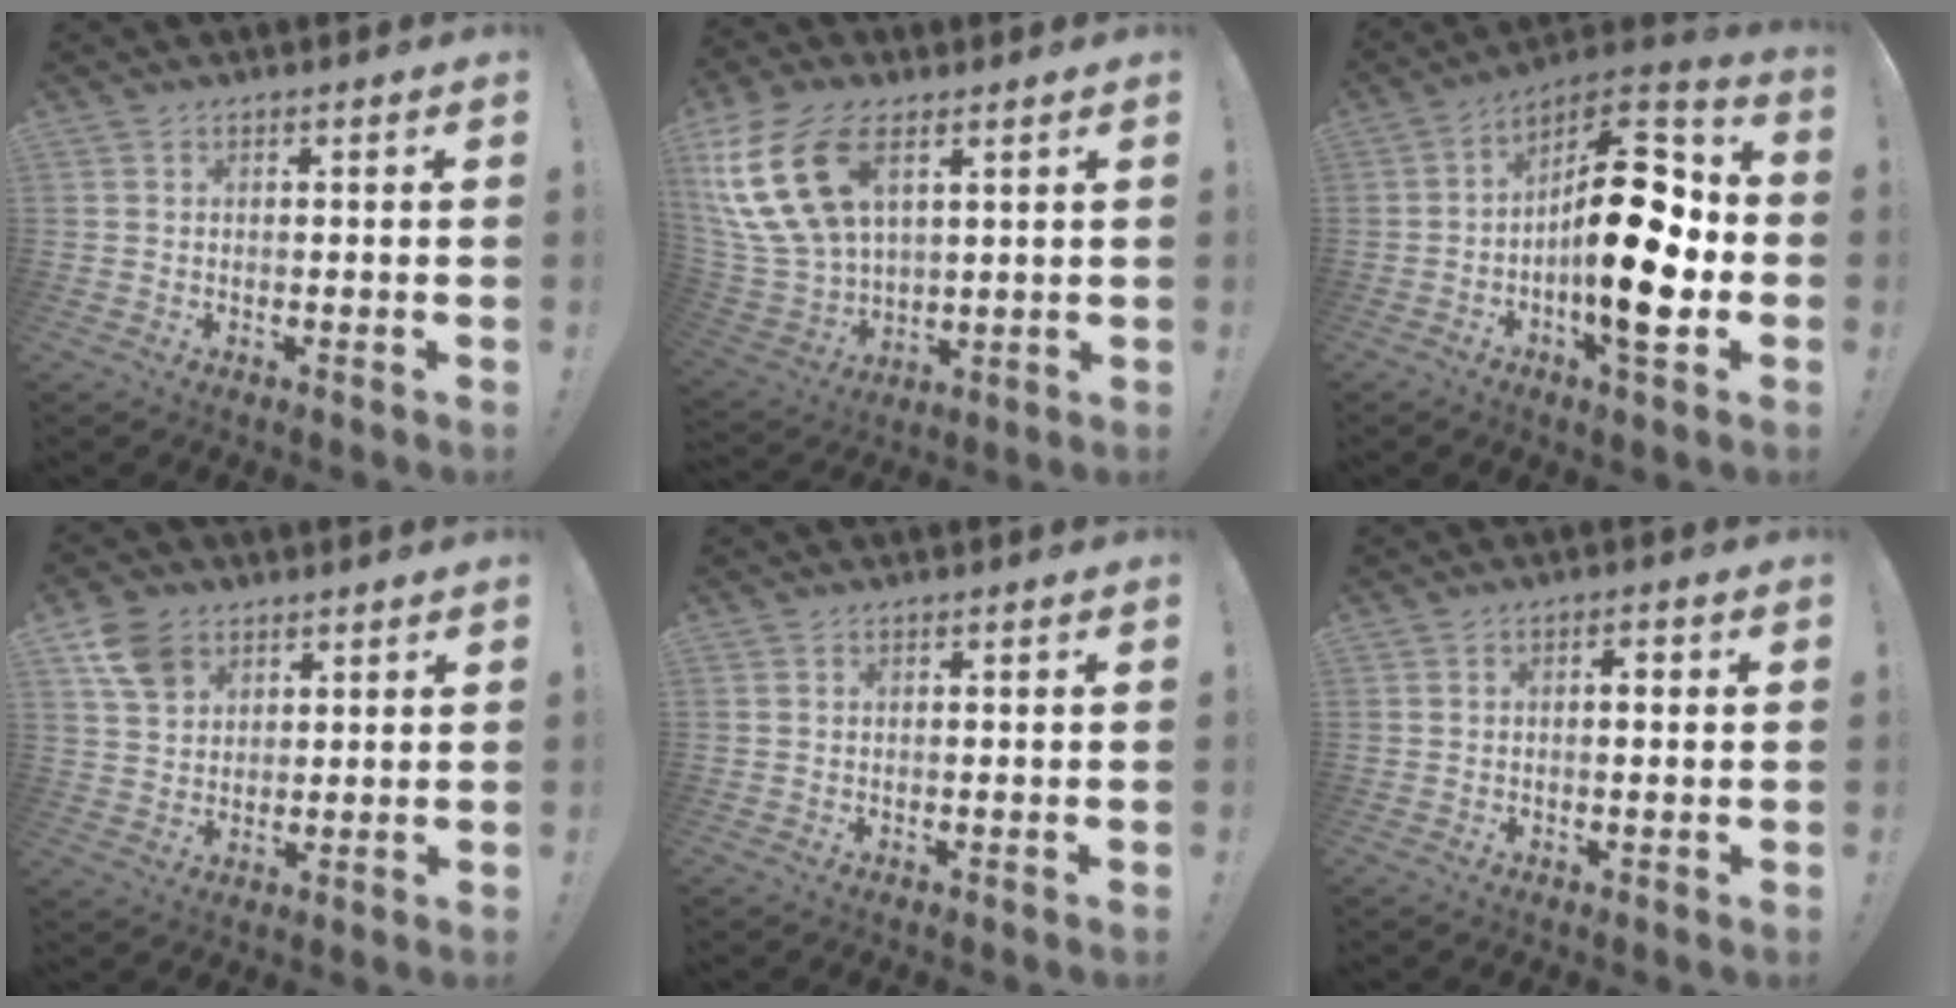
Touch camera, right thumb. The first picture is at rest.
{"total": 20.9, "force": [8.0, 12.7, 14.5], "torque": [-0.313, -0.029, 0.149]}
{"total": 22.3, "force": [-3.0, 8.5, 20.4], "torque": [-0.311, 0.008, -0.048]}
{"total": 9.0, "force": [5.1, 6.4, 3.8], "torque": [-0.069, -0.013, 0.104]}
{"total": 0.0}
{"total": 2.1, "force": [0.0, 0.5, 2.1], "torque": [-0.023, -0.001, -0.007]}